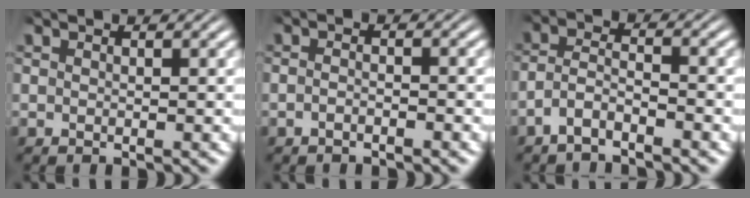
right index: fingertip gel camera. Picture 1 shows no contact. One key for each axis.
{"total": 1.3, "fx": -1.2, "fy": 0.2, "fz": 0.7, "tx": -0.014, "ty": 0.001, "tz": -0.023}
{"total": 4.1, "fx": -2.5, "fy": 2.5, "fz": 2.0, "tx": -0.050, "ty": -0.017, "tz": -0.043}